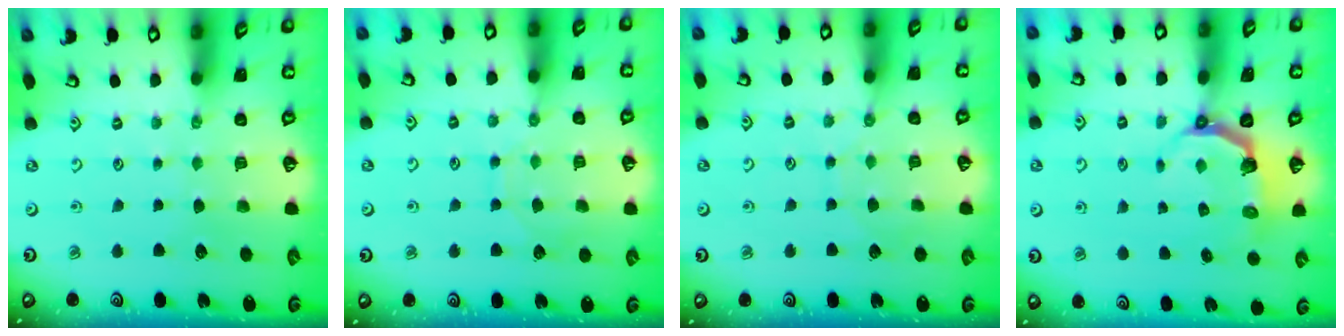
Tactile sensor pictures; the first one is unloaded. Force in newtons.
{"total": 7.6, "press": 7.6, "slide": 0.5}
{"total": 6.0, "press": 6.0, "slide": 0.5}
{"total": 4.6, "press": 3.0, "slide": 3.4}